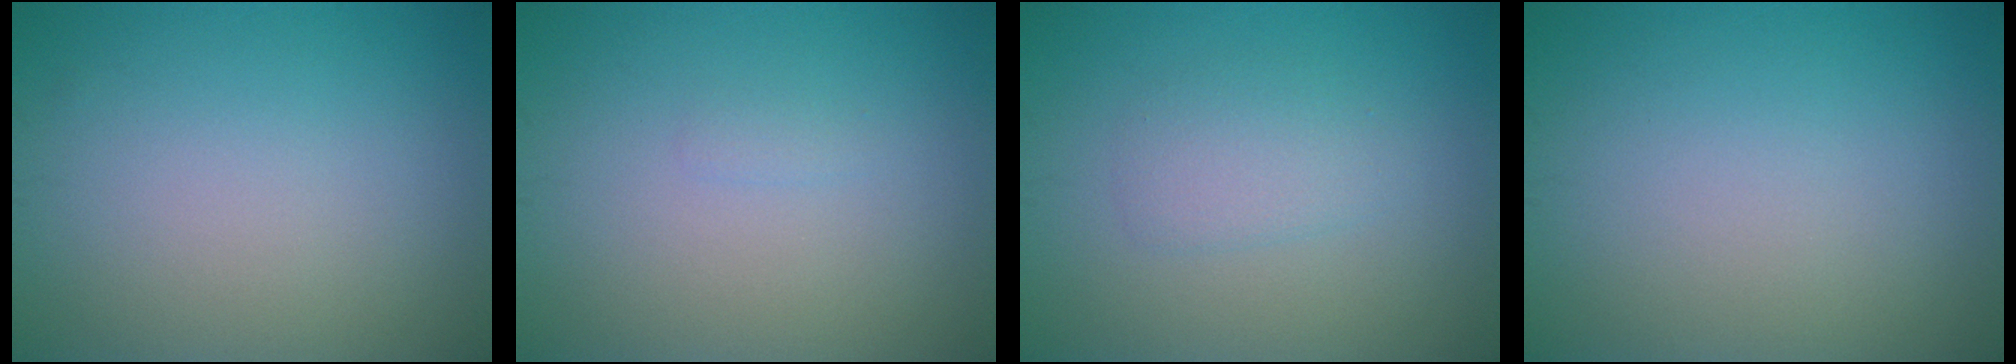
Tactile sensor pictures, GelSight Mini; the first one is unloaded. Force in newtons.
{"total": 0.5, "press": 0.5, "slide": 0.1}
{"total": 1.9, "press": 1.9, "slide": 0.1}
{"total": 0.0}